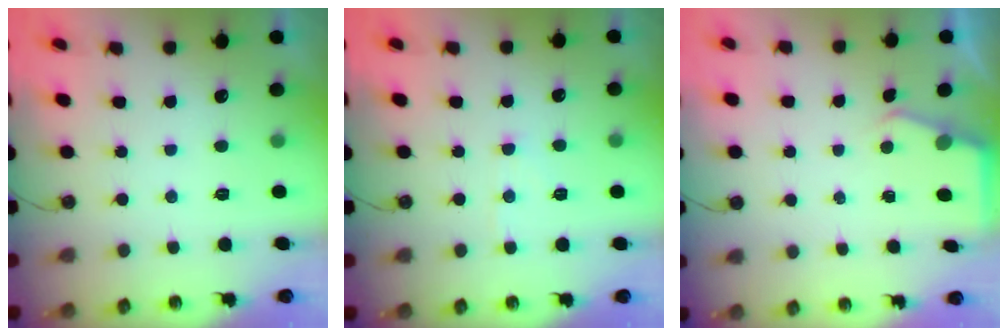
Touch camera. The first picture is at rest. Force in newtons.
{"total": 4.0, "press": 3.9, "slide": 0.6}
{"total": 2.8, "press": 2.8, "slide": 0.4}